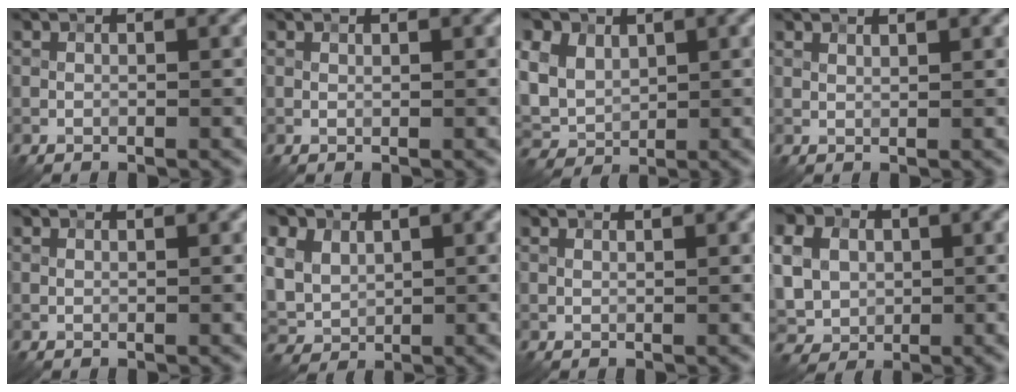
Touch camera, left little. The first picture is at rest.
{"total": 0.0}
{"total": 10.5, "force": [4.2, 8.2, 5.1], "torque": [-0.128, 0.027, 0.062]}
{"total": 1.4, "force": [1.3, 0.1, 0.4], "torque": [-0.009, -0.003, 0.017]}
{"total": 0.9, "force": [0.9, 0.0, 0.2], "torque": [-0.009, -0.003, 0.007]}
{"total": 7.0, "force": [3.0, 5.3, 3.4], "torque": [-0.103, 0.018, 0.056]}
{"total": 1.6, "force": [1.5, 0.2, 0.5], "torque": [-0.011, -0.004, 0.016]}
{"total": 12.6, "force": [3.4, 10.5, 5.9], "torque": [-0.154, 0.017, 0.052]}